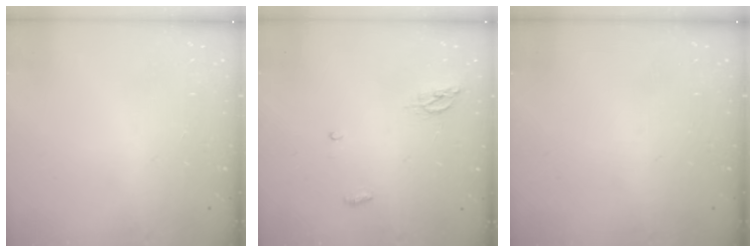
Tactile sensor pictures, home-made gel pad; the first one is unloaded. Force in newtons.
{"total": 4.5, "press": 4.3, "slide": 1.2}
{"total": 0.0}